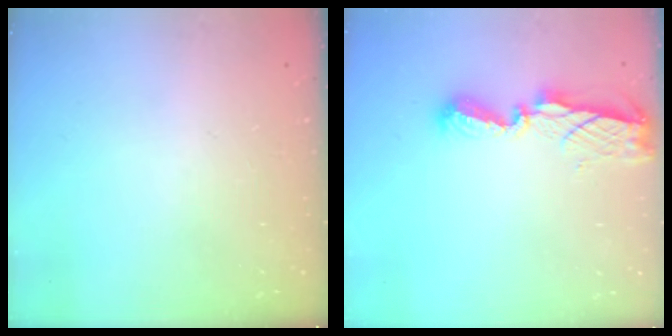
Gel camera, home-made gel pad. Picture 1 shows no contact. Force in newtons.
{"total": 8.5, "press": 8.5, "slide": 0.3}